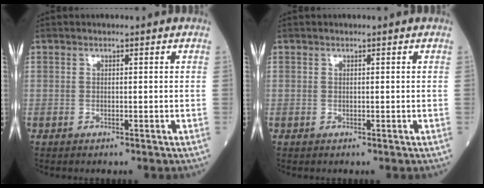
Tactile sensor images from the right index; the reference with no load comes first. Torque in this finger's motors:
{"motor_torque": [0.00, 0.00, 0.00, 0.00]}